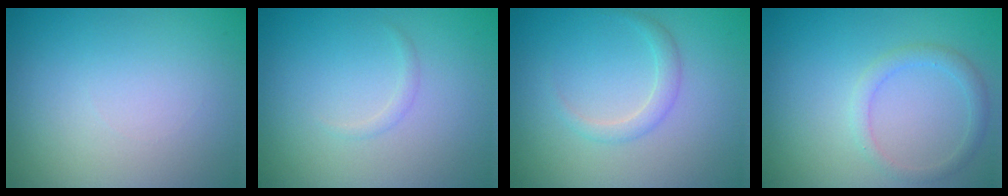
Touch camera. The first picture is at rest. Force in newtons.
{"total": 0.6, "press": 0.6, "slide": 0.0}
{"total": 1.6, "press": 1.6, "slide": 0.1}
{"total": 1.8, "press": 1.8, "slide": 0.1}